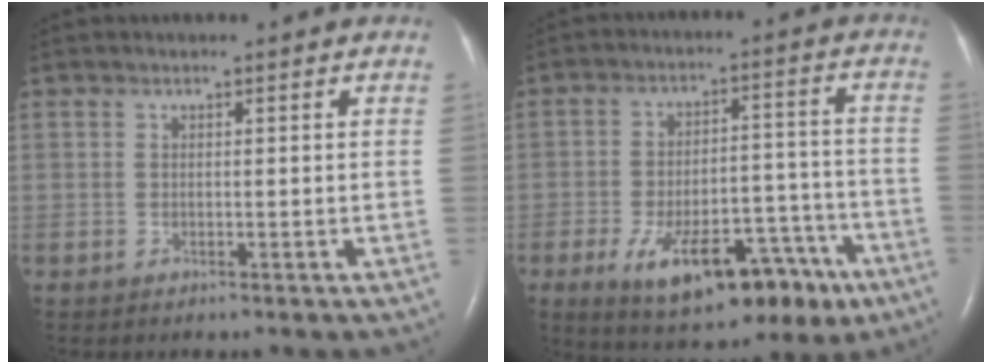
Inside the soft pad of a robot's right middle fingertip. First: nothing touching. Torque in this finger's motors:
{"motor_torque": [1.67, -0.47, 0.45, 0.18]}